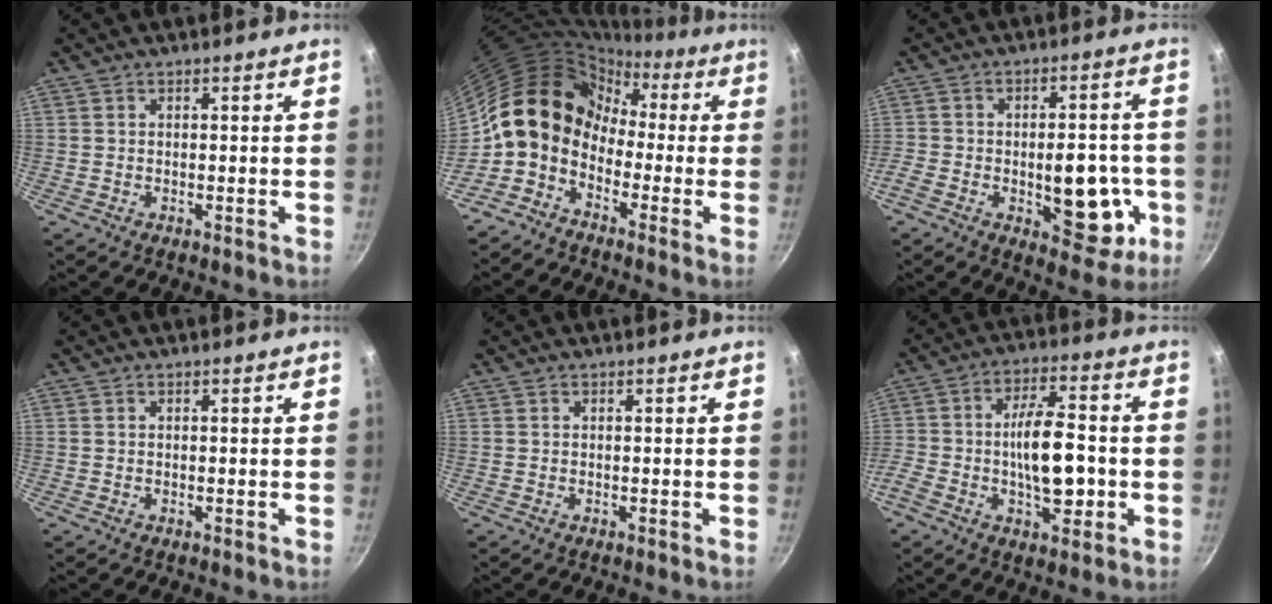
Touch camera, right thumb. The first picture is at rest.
{"total": 12.7, "force": [-2.2, 10.3, 7.1], "torque": [-0.081, 0.053, -0.067]}
{"total": 15.1, "force": [-4.3, 7.9, 12.1], "torque": [-0.129, 0.020, -0.058]}
{"total": 0.0}
{"total": 0.0}
{"total": 13.9, "force": [-2.7, 6.4, 12.1], "torque": [-0.194, 0.033, -0.049]}